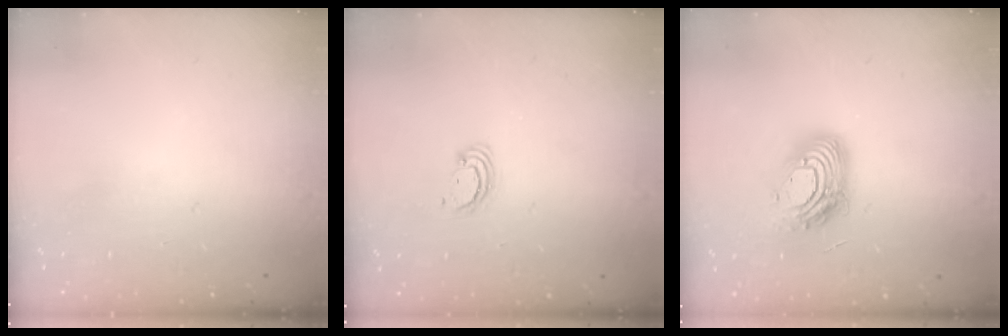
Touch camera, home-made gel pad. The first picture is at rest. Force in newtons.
{"total": 2.6, "press": 2.6, "slide": 0.3}
{"total": 14.4, "press": 14.3, "slide": 1.3}